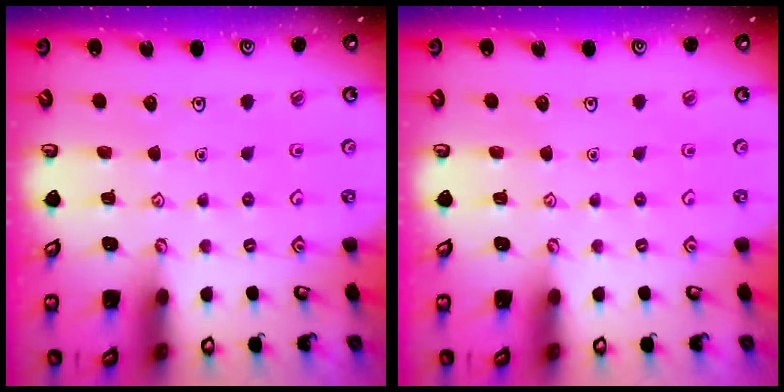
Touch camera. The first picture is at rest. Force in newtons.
{"total": 0.0}